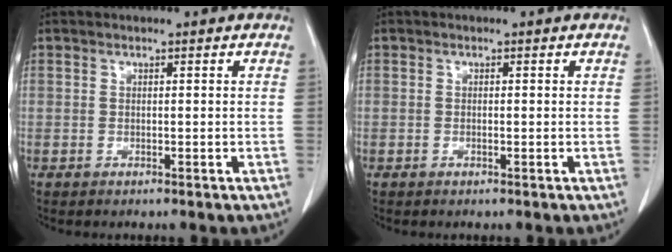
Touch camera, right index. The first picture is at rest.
{"total": 0.0}